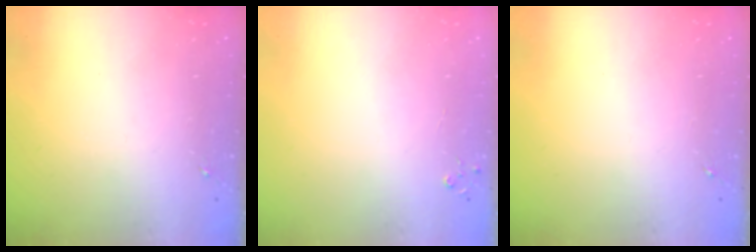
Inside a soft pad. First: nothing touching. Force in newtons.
{"total": 2.7, "press": 2.7, "slide": 0.3}
{"total": 0.0}